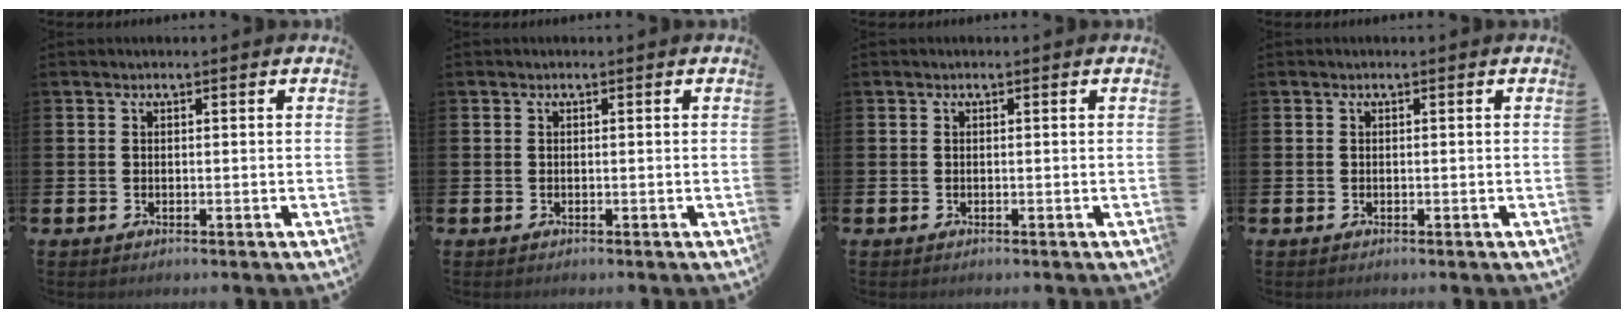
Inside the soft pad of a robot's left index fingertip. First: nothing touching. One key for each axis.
{"total": 0.0}
{"total": 0.0}
{"total": 0.0}